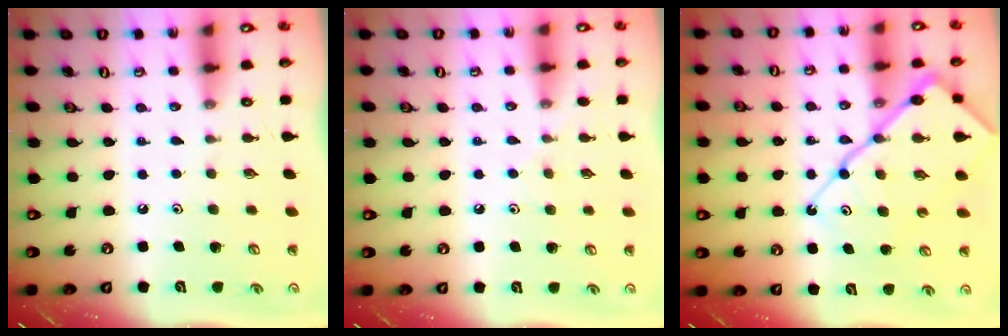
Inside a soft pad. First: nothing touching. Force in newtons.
{"total": 5.5, "press": 5.4, "slide": 0.8}
{"total": 16.5, "press": 16.4, "slide": 1.7}